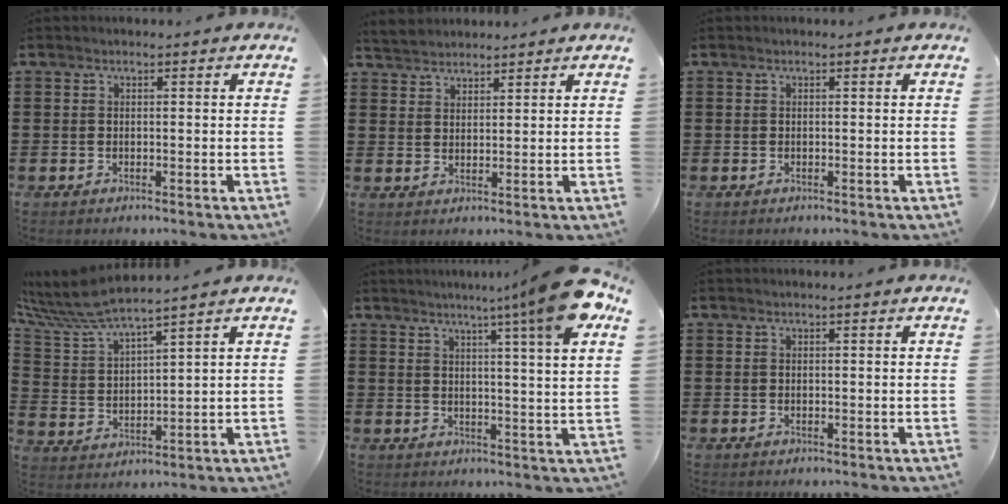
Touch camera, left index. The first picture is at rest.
{"total": 2.9, "force": [2.8, 0.6, -0.3], "torque": [-0.005, -0.001, 0.055]}
{"total": 0.0}
{"total": 7.2, "force": [6.5, 0.3, 3.0], "torque": [-0.093, -0.037, 0.110]}
{"total": 10.3, "force": [6.5, -1.3, 7.8], "torque": [-0.135, -0.023, 0.100]}
{"total": 0.0}